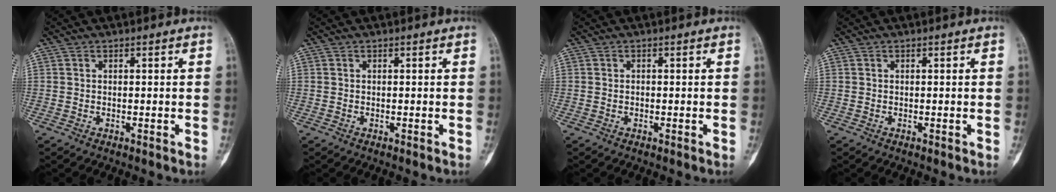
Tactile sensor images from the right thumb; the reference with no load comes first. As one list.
[{"total": 0.0}, {"total": 0.0}, {"total": 0.0}]